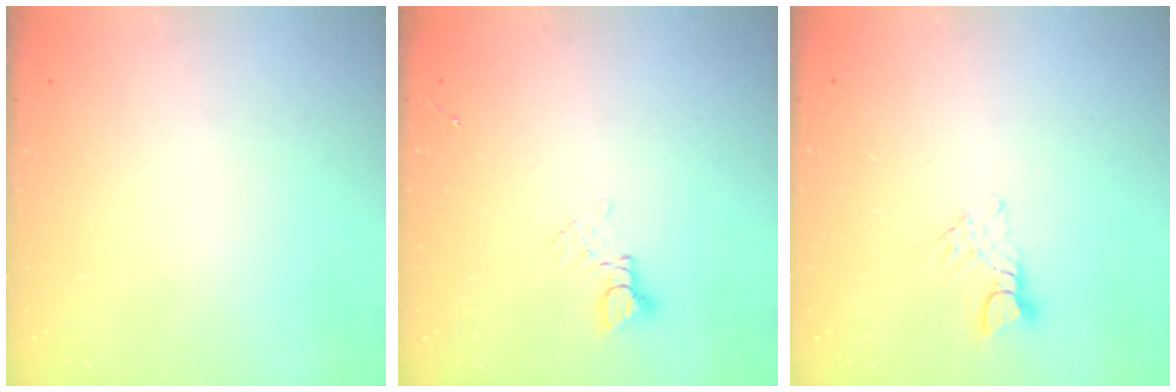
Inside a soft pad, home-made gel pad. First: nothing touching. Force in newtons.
{"total": 3.2, "press": 3.2, "slide": 0.4}
{"total": 3.6, "press": 3.6, "slide": 0.3}